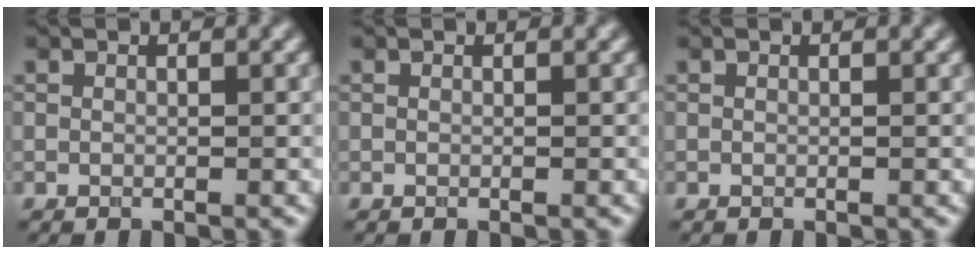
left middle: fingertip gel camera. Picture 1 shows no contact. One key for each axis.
{"total": 0.0}
{"total": 0.0}